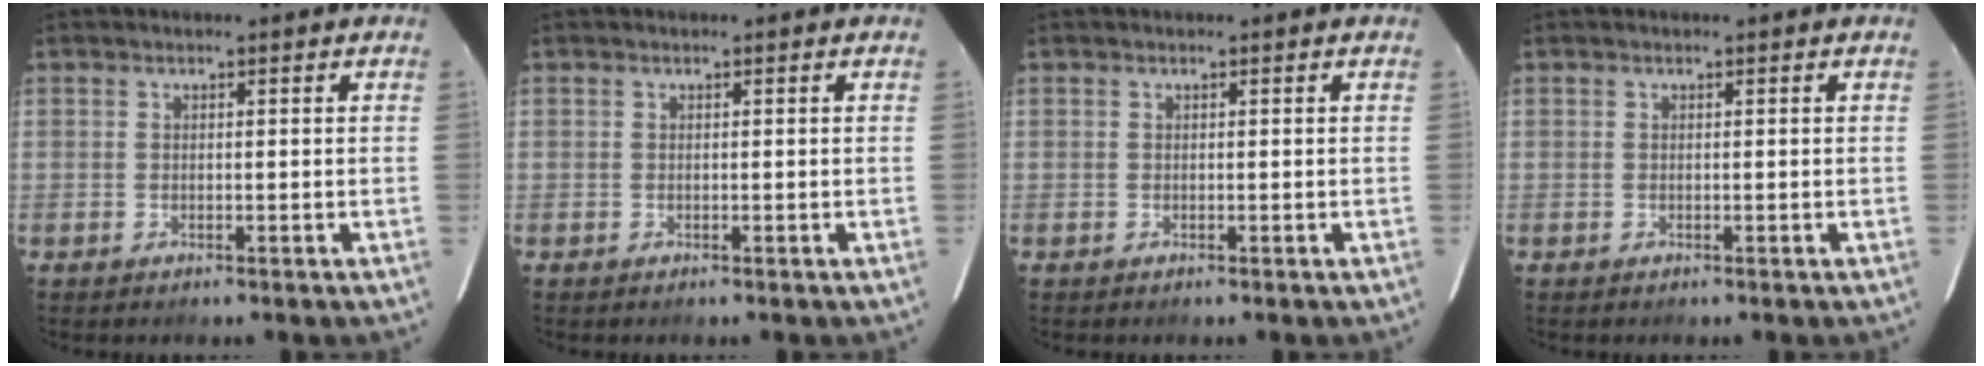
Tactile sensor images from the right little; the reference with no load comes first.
{"total": 0.0}
{"total": 0.0}
{"total": 0.0}